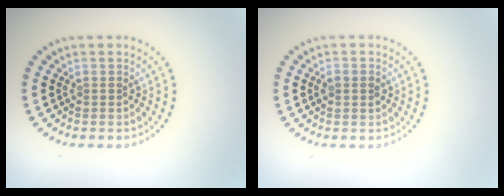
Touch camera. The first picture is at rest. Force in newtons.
{"total": 1.0, "press": 1.0, "slide": 0.1}